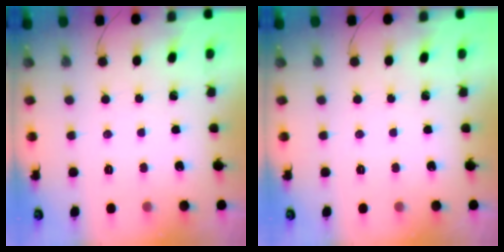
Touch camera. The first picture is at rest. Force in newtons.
{"total": 0.0}